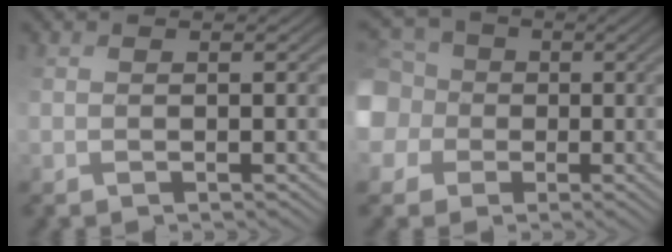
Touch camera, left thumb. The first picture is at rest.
{"total": 8.9, "force": [0.2, 8.3, 3.2], "torque": [-0.135, -0.004, -0.010]}